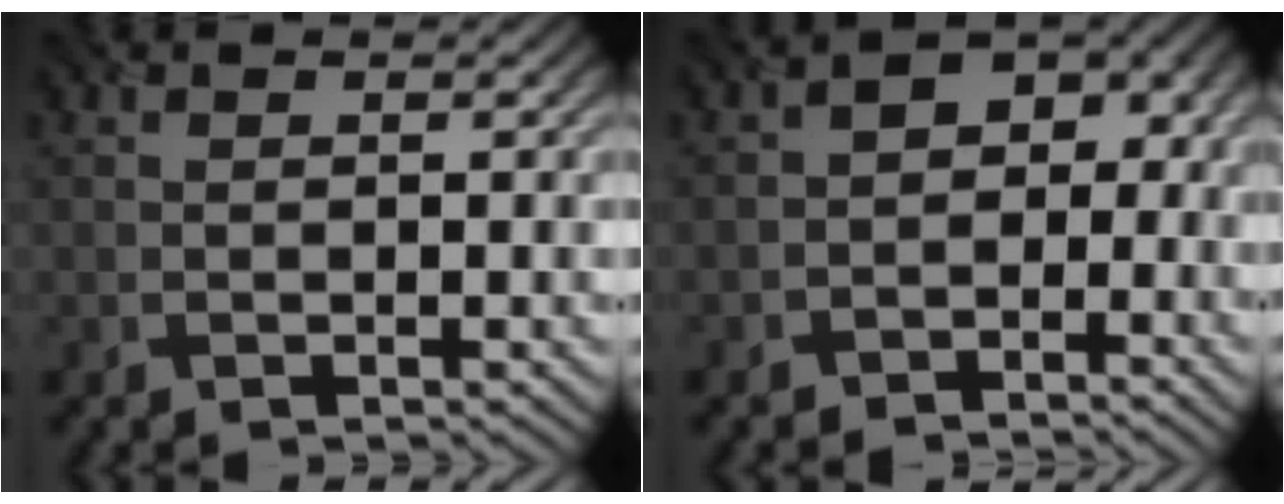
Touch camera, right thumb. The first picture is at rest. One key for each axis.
{"total": 5.2, "fx": -1.4, "fy": 3.4, "fz": 3.6, "tx": -0.037, "ty": 0.005, "tz": -0.036}